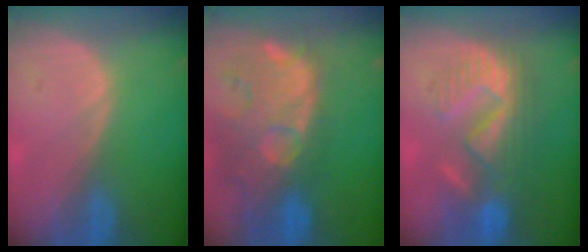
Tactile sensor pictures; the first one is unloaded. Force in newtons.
{"total": 14.4, "press": 11.8, "slide": 8.3}
{"total": 9.0, "press": 8.9, "slide": 1.6}